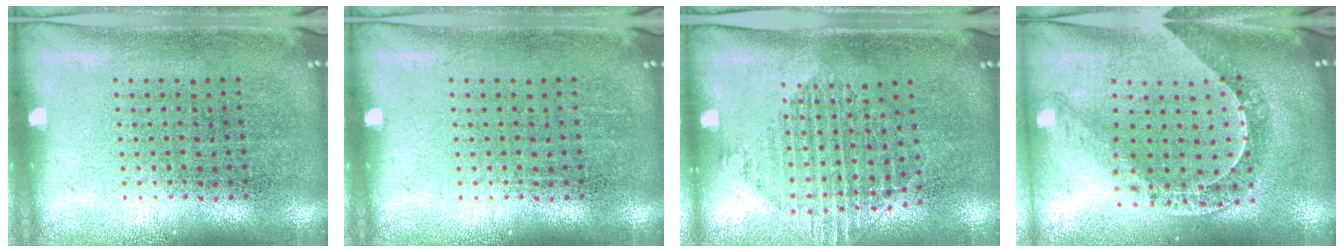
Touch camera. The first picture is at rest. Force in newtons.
{"total": 0.0}
{"total": 1.4, "press": 1.2, "slide": 0.9}
{"total": 1.1, "press": 1.1, "slide": 0.2}